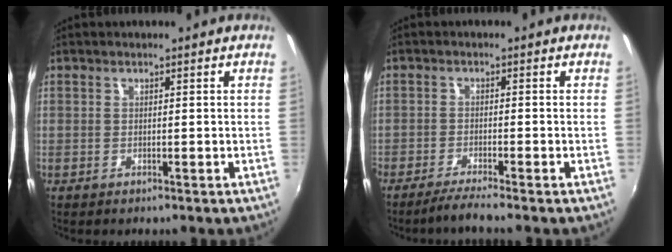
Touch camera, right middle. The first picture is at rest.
{"total": 3.7, "force": [-3.2, -0.7, 1.8], "torque": [-0.054, -0.009, -0.060]}